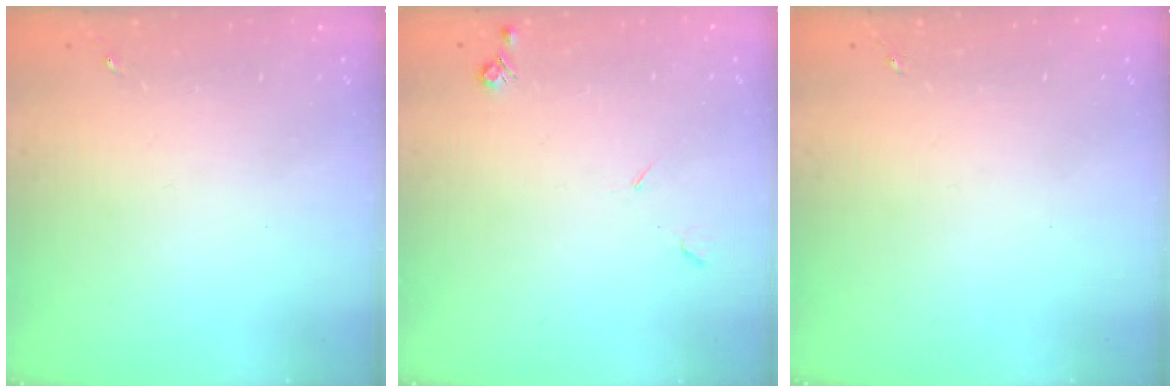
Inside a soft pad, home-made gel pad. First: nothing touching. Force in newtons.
{"total": 4.0, "press": 3.9, "slide": 0.7}
{"total": 0.0}